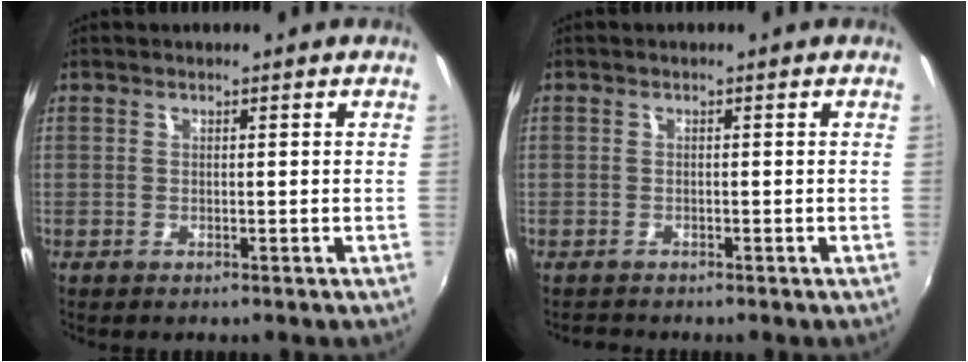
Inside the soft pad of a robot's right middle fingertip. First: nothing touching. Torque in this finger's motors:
{"motor_torque": [-1.28, -0.49, -0.92, -0.21]}